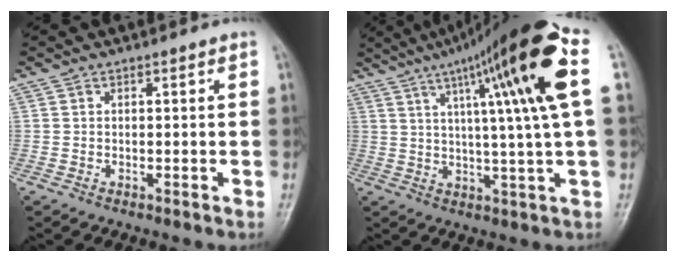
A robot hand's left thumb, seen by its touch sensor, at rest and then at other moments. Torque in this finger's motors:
{"motor_torque": [0.63, 0.71, 2.01, -0.76, 0.42]}